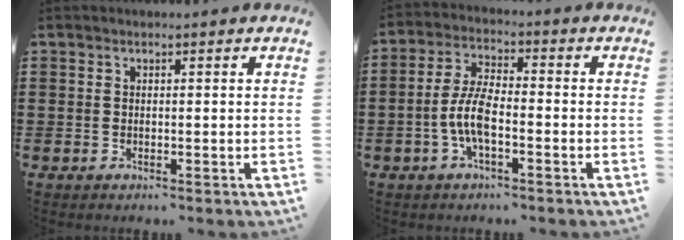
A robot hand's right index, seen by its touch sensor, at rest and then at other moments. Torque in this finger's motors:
{"motor_torque": [2.14, 0.00, 0.15, 0.08]}